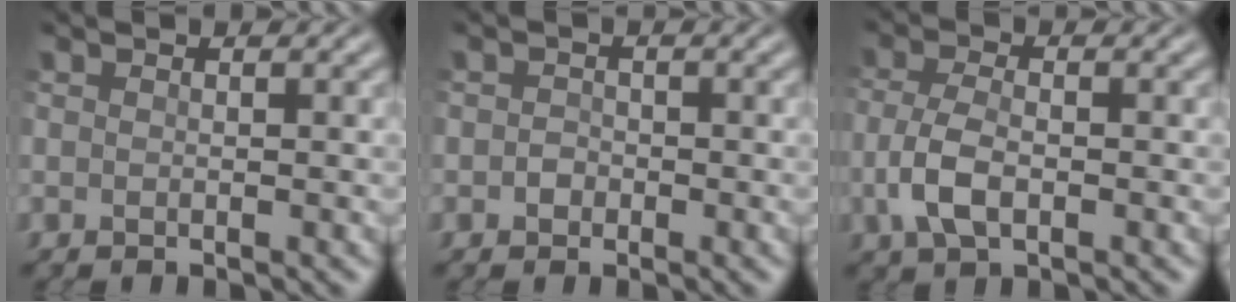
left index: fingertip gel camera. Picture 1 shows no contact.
{"total": 1.0, "force": [-0.3, 0.9, 0.3], "torque": [-0.003, -0.003, -0.009]}
{"total": 3.8, "force": [-1.0, 2.0, 3.1], "torque": [-0.071, -0.003, -0.025]}